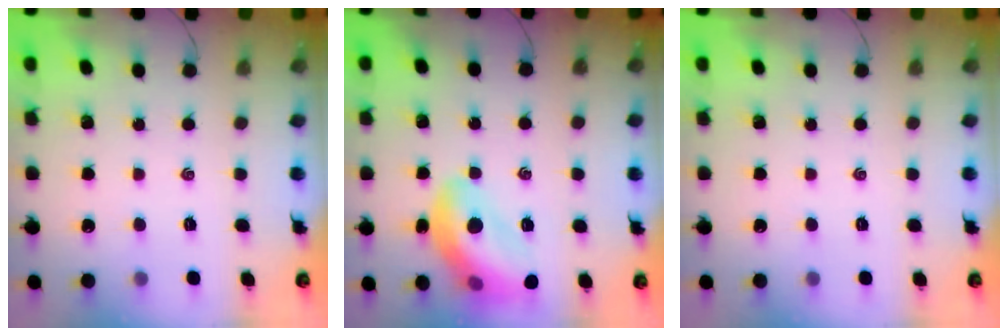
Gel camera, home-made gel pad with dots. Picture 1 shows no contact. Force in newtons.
{"total": 14.7, "press": 14.7, "slide": 1.3}
{"total": 0.0}